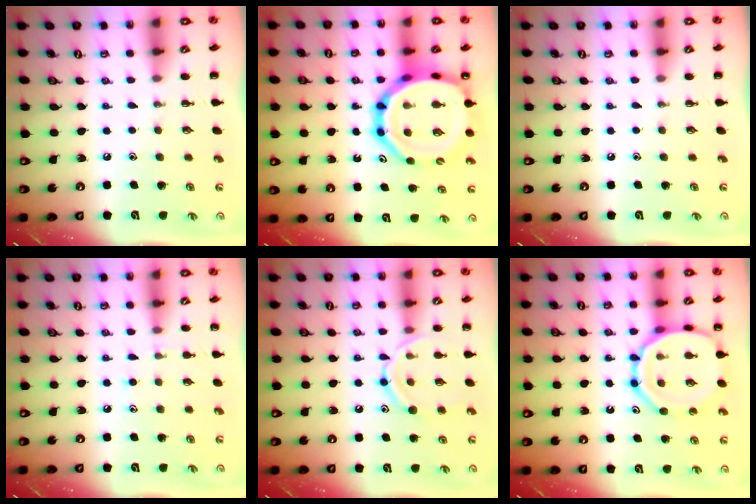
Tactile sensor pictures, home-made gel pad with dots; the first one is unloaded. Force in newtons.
{"total": 22.1, "press": 21.6, "slide": 4.2}
{"total": 0.0}
{"total": 6.3, "press": 5.9, "slide": 2.1}
{"total": 13.2, "press": 13.1, "slide": 1.2}
{"total": 14.7, "press": 14.6, "slide": 1.4}